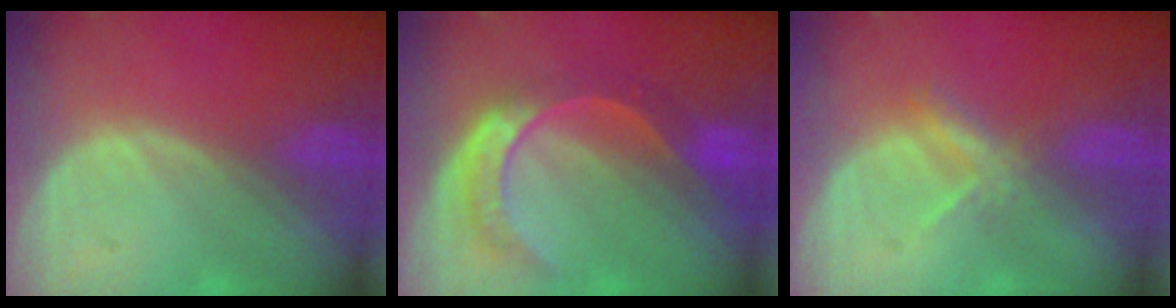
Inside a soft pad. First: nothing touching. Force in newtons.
{"total": 8.5, "press": 7.2, "slide": 4.6}
{"total": 3.3, "press": 3.2, "slide": 0.9}